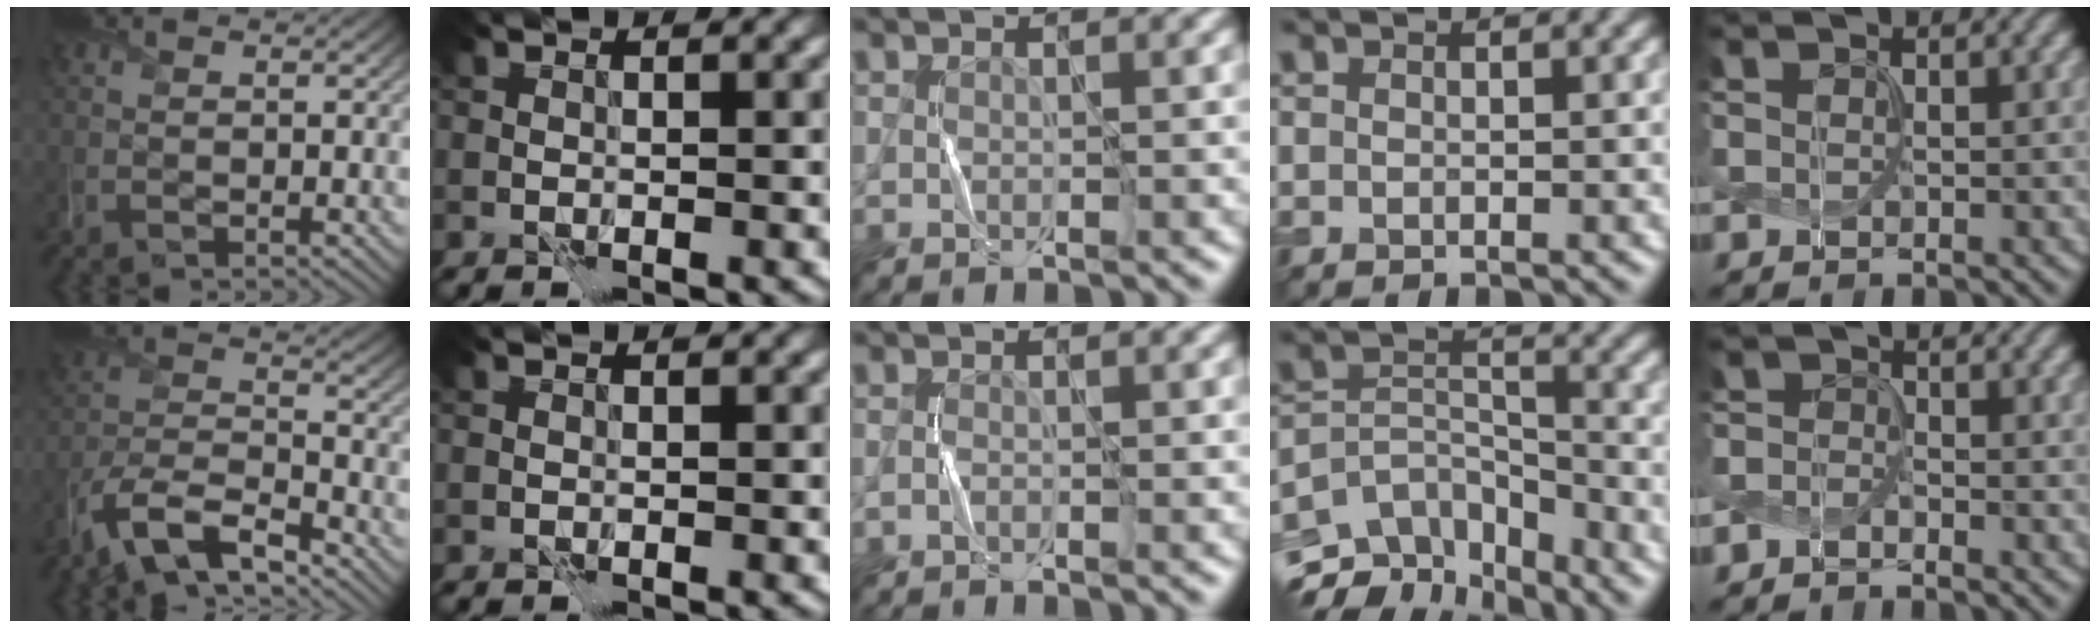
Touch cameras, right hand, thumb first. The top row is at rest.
{"thumb": {"total": 10.4, "force": [-7.7, 3.3, 6.1], "torque": [-0.124, -0.009, -0.163]}, "middle": {"total": 0.7, "force": [-0.6, 0.0, 0.3], "torque": [-0.009, 0.004, -0.014]}, "ring": {"total": 7.6, "force": [-5.4, 3.7, 3.7], "torque": [-0.071, -0.001, -0.098]}, "little": {"total": 1.8, "force": [-1.8, -0.5, 0.0], "torque": [-0.004, -0.002, -0.038]}}